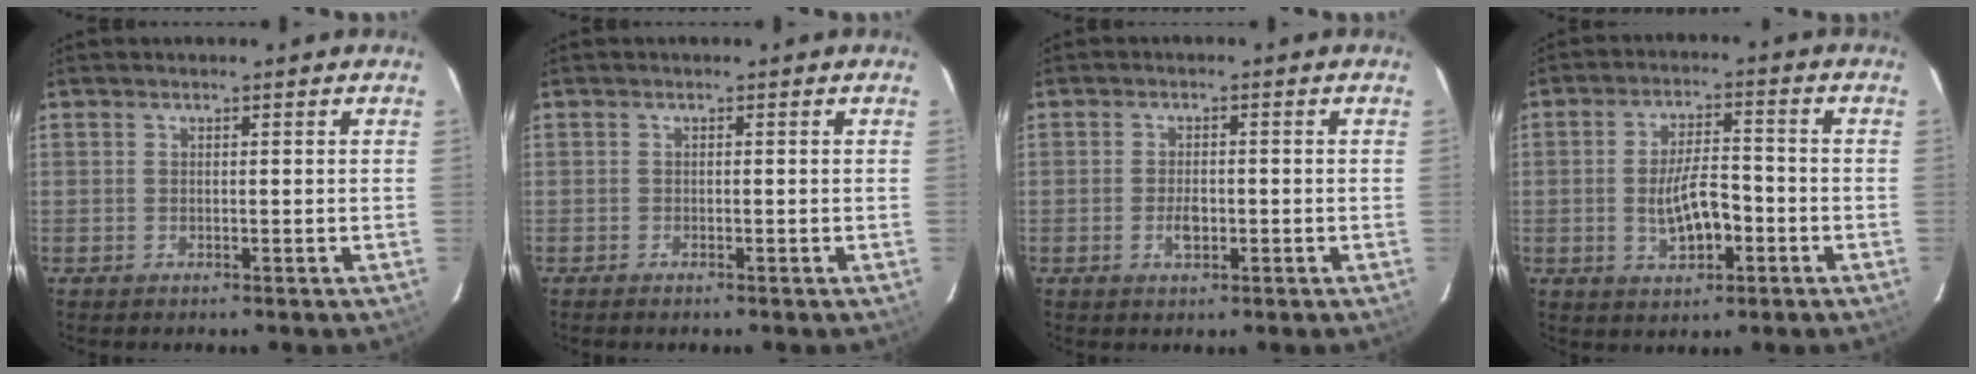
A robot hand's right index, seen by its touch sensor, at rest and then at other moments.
{"total": 0.7, "force": [-0.7, 0.2, 0.3], "torque": [-0.009, -0.001, -0.013]}
{"total": 3.0, "force": [-1.1, 1.6, 2.3], "torque": [-0.043, 0.001, -0.018]}
{"total": 7.8, "force": [-2.4, 3.2, 6.7], "torque": [-0.127, 0.007, -0.031]}